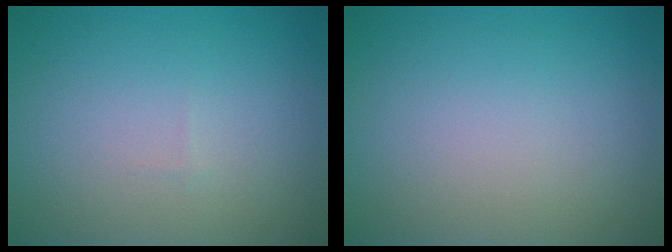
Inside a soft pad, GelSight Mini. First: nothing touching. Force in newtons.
{"total": 0.0}